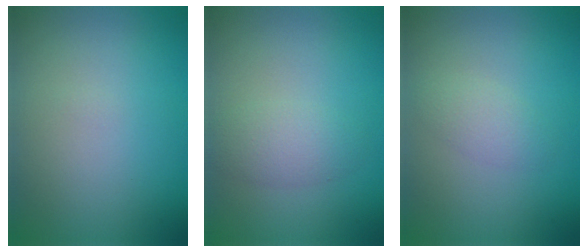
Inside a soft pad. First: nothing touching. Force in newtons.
{"total": 2.3, "press": 2.3, "slide": 0.1}
{"total": 1.7, "press": 1.7, "slide": 0.1}